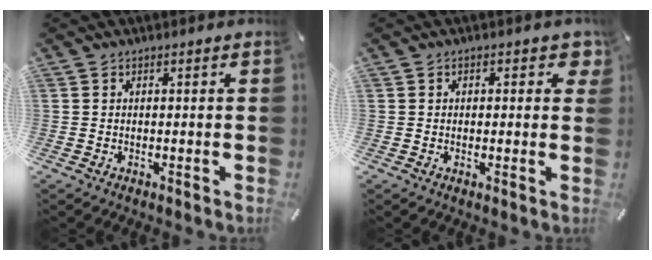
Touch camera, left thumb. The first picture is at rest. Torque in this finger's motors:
{"motor_torque": [0.22, -0.05, 0.01, 0.08, -0.01]}